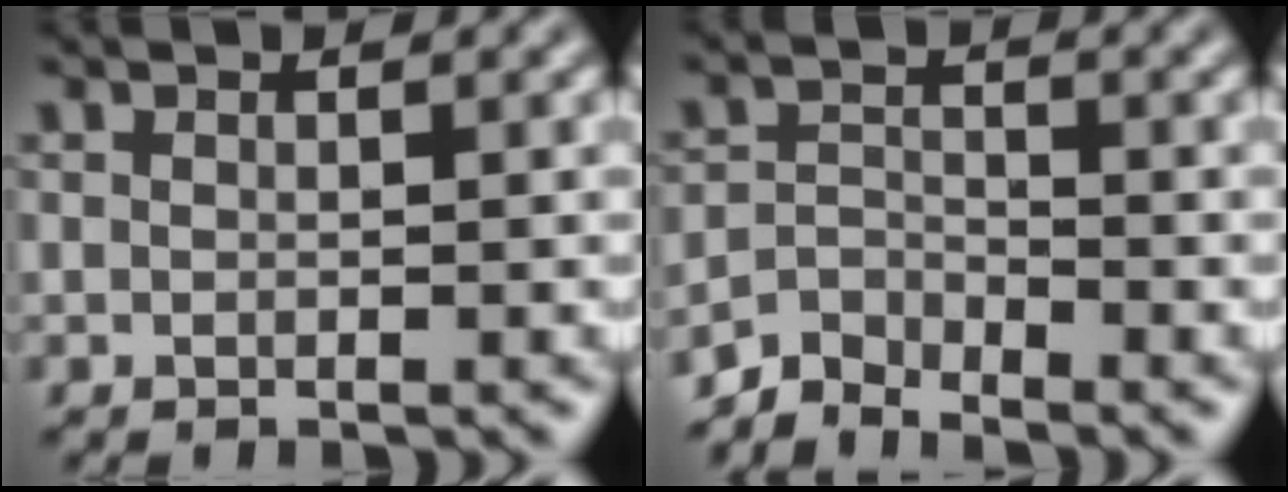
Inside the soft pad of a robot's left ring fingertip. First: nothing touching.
{"total": 2.6, "force": [-2.5, 0.6, 0.2], "torque": [-0.001, 0.006, -0.058]}